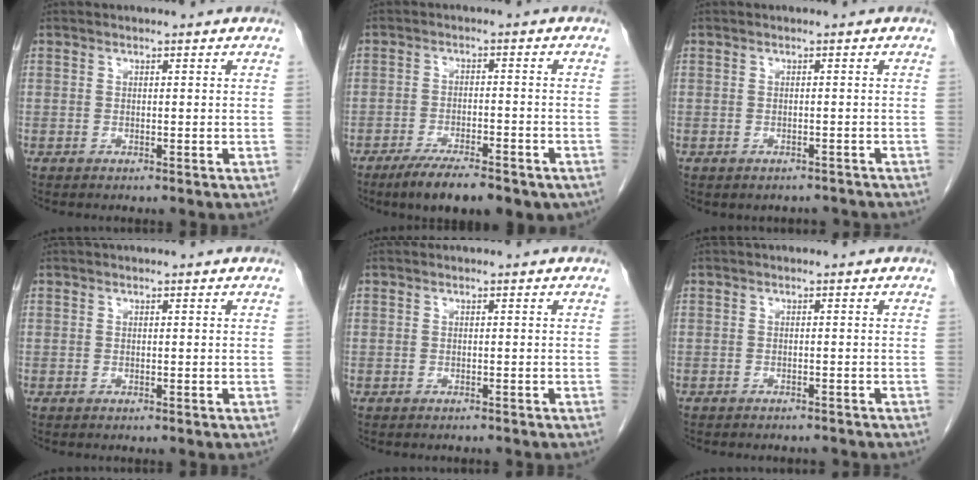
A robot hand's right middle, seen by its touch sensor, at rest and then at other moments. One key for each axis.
{"total": 11.9, "fx": -8.6, "fy": 3.6, "fz": 7.3, "tx": -0.095, "ty": -0.005, "tz": -0.125}
{"total": 2.5, "fx": -2.1, "fy": 1.3, "fz": 0.2, "tx": -0.003, "ty": 0.004, "tz": -0.027}
{"total": 0.0}
{"total": 0.9, "fx": -0.9, "fy": 0.2, "fz": -0.1, "tx": -0.004, "ty": -0.002, "tz": -0.014}
{"total": 4.8, "fx": -4.4, "fy": 1.4, "fz": 1.2, "tx": -0.013, "ty": -0.001, "tz": -0.052}